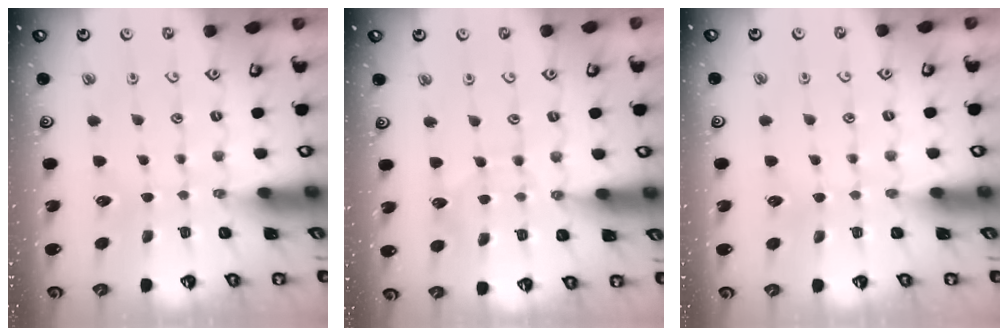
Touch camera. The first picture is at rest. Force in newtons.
{"total": 4.5, "press": 4.5, "slide": 0.5}
{"total": 0.9, "press": 0.9, "slide": 0.1}